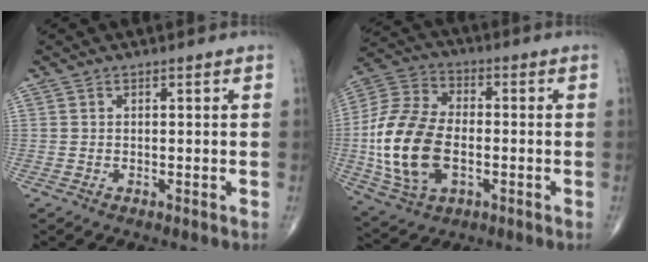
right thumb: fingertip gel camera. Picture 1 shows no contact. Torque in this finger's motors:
{"motor_torque": [-0.05, 0.70, 1.23, 0.38, 0.53]}